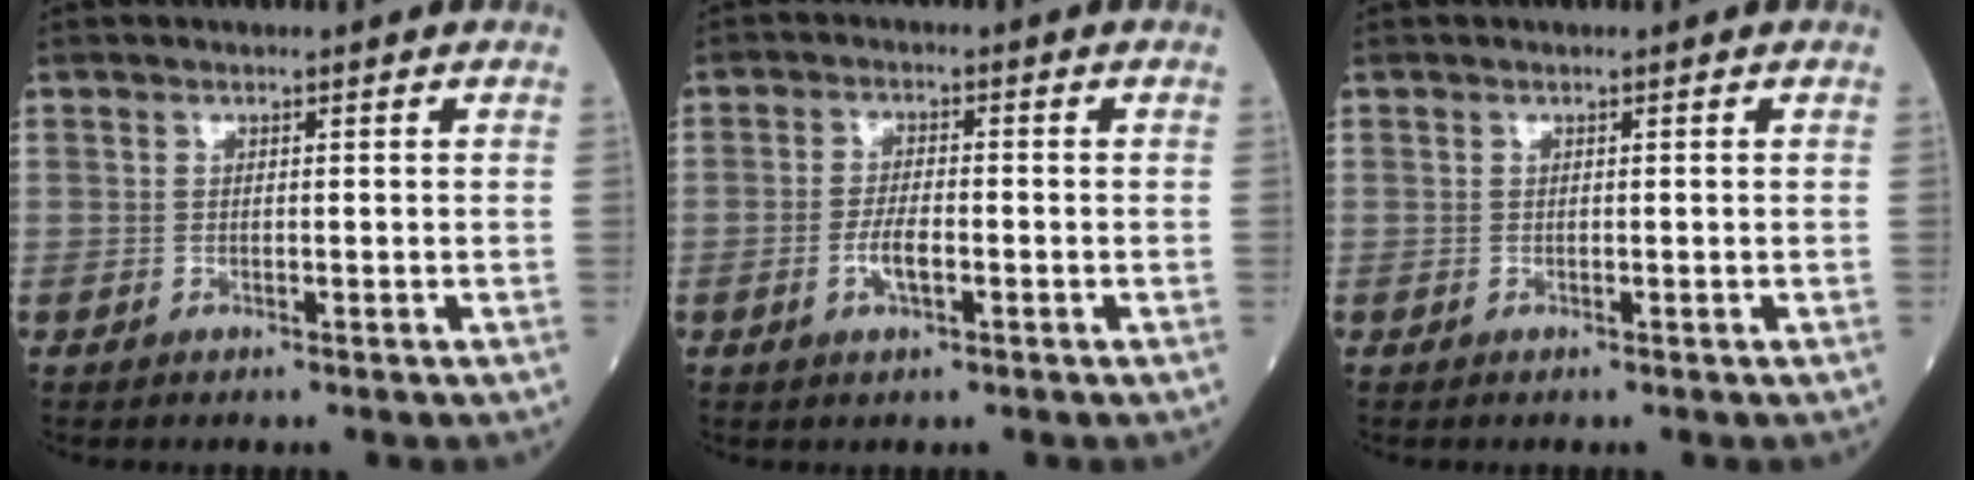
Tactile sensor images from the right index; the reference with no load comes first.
{"total": 3.7, "force": [-1.2, 1.0, 3.3], "torque": [-0.063, 0.002, -0.022]}
{"total": 0.0}